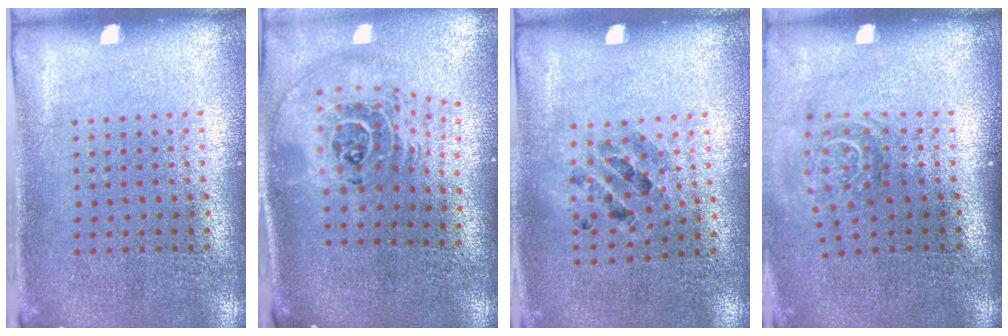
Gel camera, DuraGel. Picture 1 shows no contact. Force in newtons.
{"total": 2.6, "press": 1.8, "slide": 1.9}
{"total": 0.8, "press": 0.8, "slide": 0.1}
{"total": 1.6, "press": 1.1, "slide": 1.1}